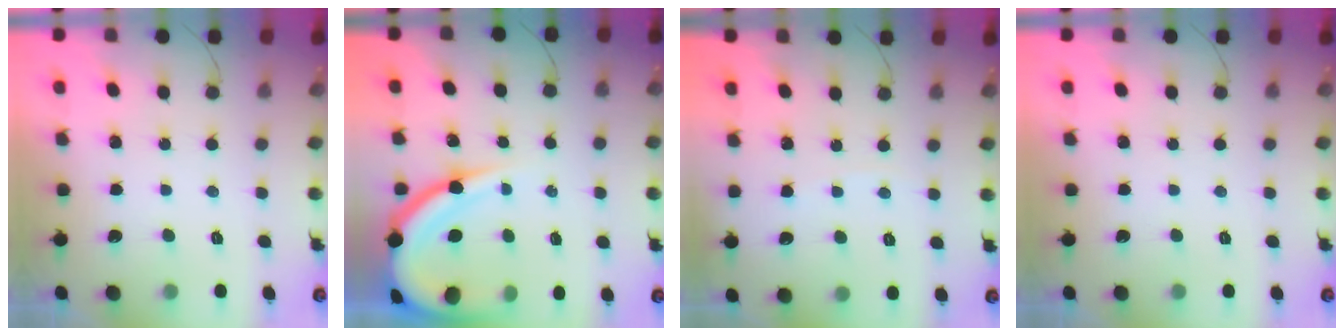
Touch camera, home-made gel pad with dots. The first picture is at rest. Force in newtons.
{"total": 14.2, "press": 14.1, "slide": 1.6}
{"total": 1.6, "press": 1.6, "slide": 0.2}
{"total": 0.0}